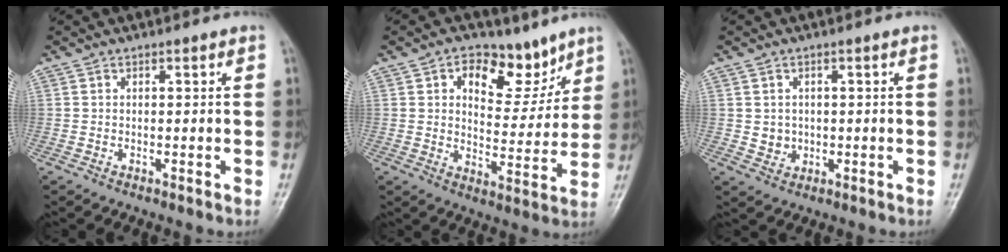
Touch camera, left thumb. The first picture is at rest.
{"total": 11.6, "force": [6.8, 7.1, 6.2], "torque": [-0.045, -0.035, 0.103]}
{"total": 3.0, "force": [0.2, 2.8, 1.1], "torque": [-0.005, 0.001, 0.009]}